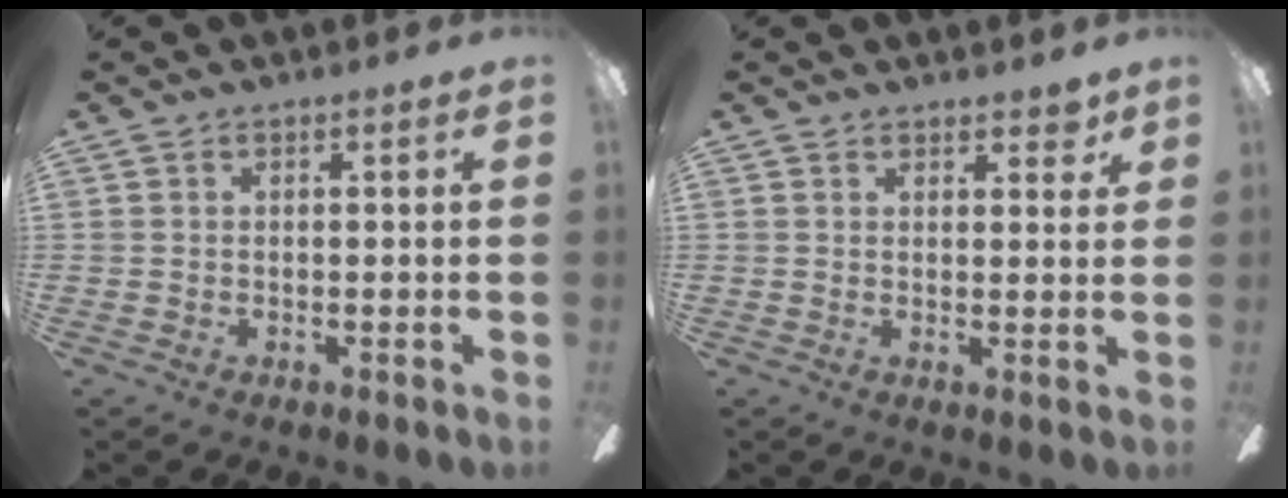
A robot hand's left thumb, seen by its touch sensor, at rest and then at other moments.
{"total": 3.1, "force": [2.5, 1.2, 1.4], "torque": [-0.007, -0.011, 0.040]}